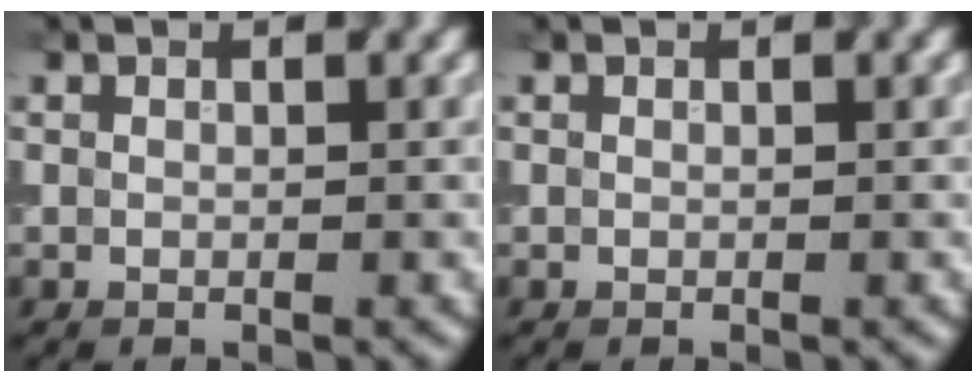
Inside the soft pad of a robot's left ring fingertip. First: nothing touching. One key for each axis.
{"total": 0.0}